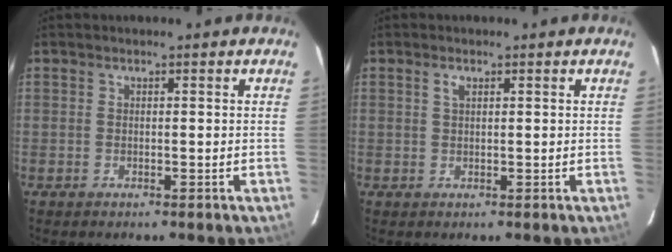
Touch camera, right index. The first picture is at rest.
{"total": 1.2, "force": [0.6, 0.6, 0.9], "torque": [-0.018, 0.004, 0.010]}